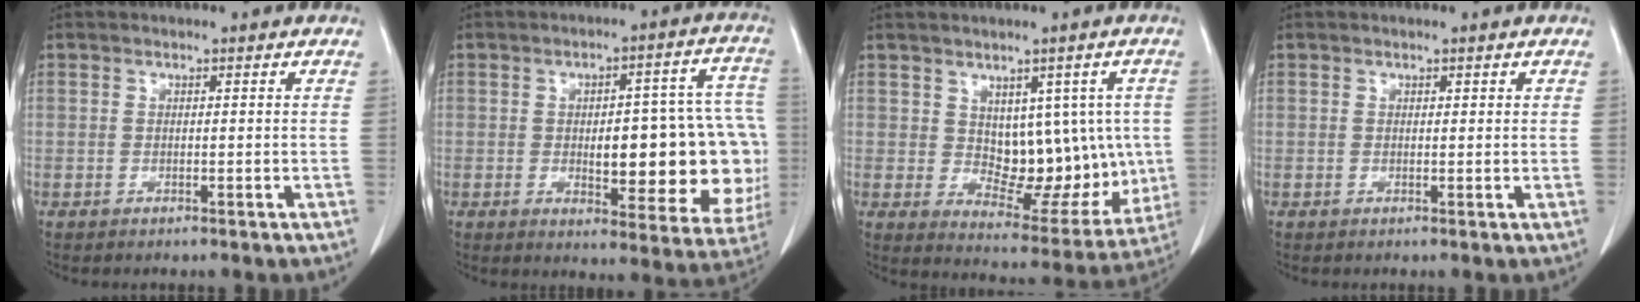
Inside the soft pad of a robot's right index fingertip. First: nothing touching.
{"total": 19.8, "force": [-1.6, 6.7, 18.6], "torque": [-0.167, 0.028, -0.001]}
{"total": 11.9, "force": [1.2, 6.8, 9.6], "torque": [-0.102, 0.007, 0.038]}
{"total": 0.7, "force": [0.5, 0.4, 0.4], "torque": [0.002, 0.000, 0.003]}